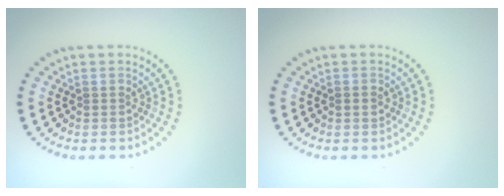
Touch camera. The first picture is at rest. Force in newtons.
{"total": 1.0, "press": 1.0, "slide": 0.0}